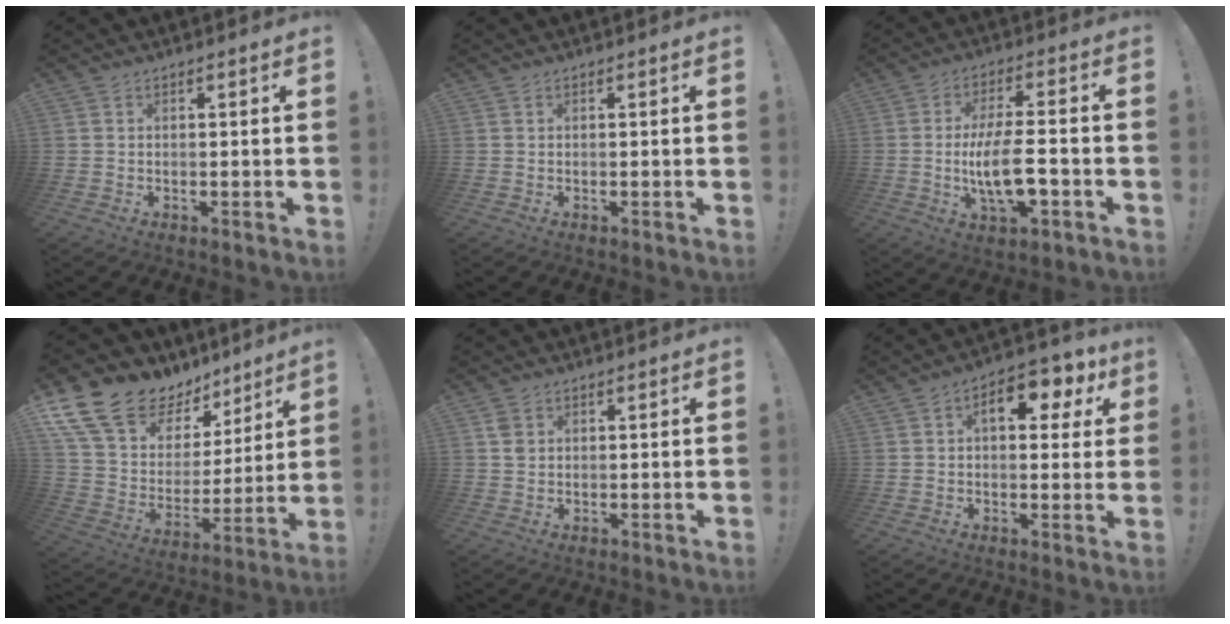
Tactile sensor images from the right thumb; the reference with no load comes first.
{"total": 0.0}
{"total": 12.6, "force": [-2.3, 4.1, 11.7], "torque": [-0.206, -0.005, -0.048]}
{"total": 19.2, "force": [14.5, 10.2, 7.2], "torque": [-0.122, -0.103, 0.280]}
{"total": 2.6, "force": [1.1, 2.0, 1.2], "torque": [-0.012, 0.000, 0.019]}
{"total": 9.9, "force": [3.2, 5.3, 7.8], "torque": [-0.098, -0.005, 0.048]}